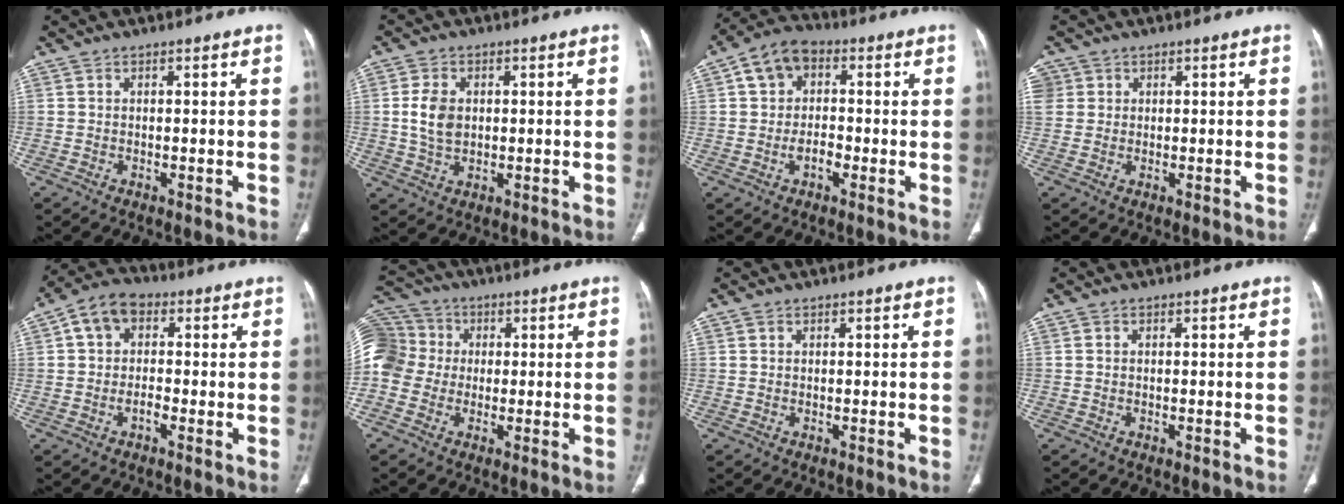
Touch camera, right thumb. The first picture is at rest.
{"total": 5.9, "force": [0.5, 4.2, 4.1], "torque": [-0.073, 0.000, 0.011]}
{"total": 8.9, "force": [0.0, 6.6, 6.0], "torque": [-0.088, 0.019, -0.013]}
{"total": 4.9, "force": [1.4, 4.5, 1.2], "torque": [-0.023, 0.012, 0.034]}
{"total": 7.5, "force": [0.5, 5.4, 5.2], "torque": [-0.084, 0.019, -0.004]}
{"total": 13.5, "force": [0.6, 12.1, 5.8], "torque": [-0.134, 0.038, 0.009]}
{"total": 0.5, "force": [0.3, 0.4, 0.1], "torque": [0.000, -0.001, 0.005]}
{"total": 0.0}